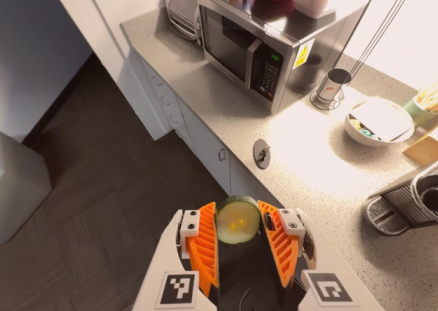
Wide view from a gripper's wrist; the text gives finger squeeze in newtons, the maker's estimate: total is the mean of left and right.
{"total": 10.3, "left": 11.2, "right": 9.4}